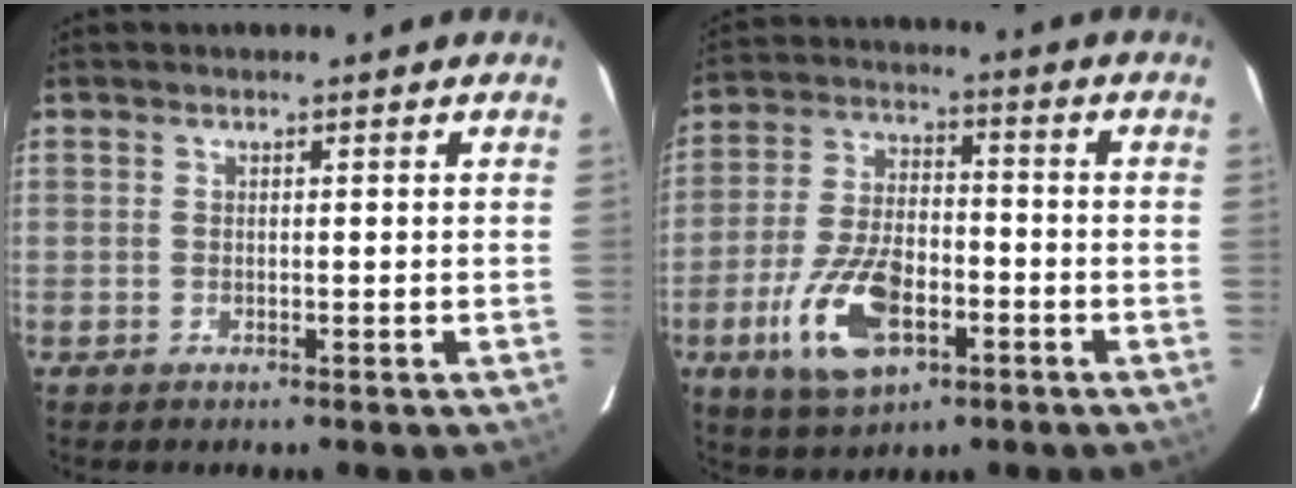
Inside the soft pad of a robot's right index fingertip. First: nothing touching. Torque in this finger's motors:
{"motor_torque": [1.21, -0.93, 0.71, 0.09]}